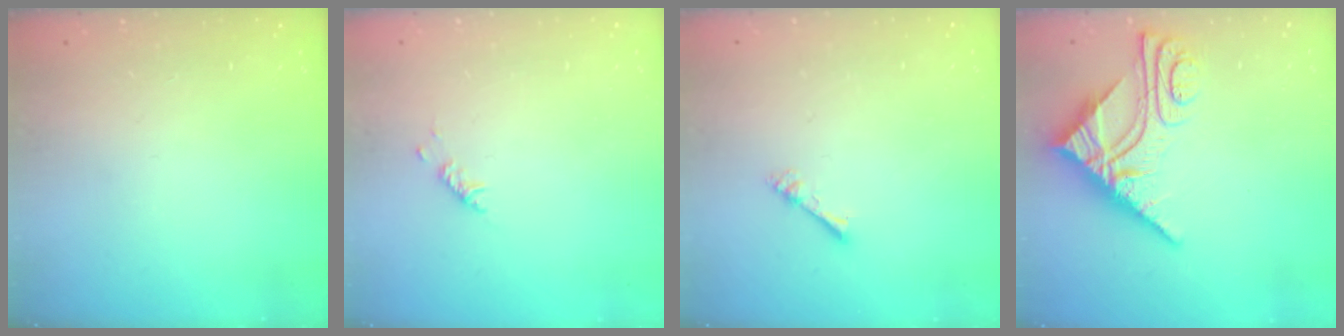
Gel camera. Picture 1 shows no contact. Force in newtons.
{"total": 2.9, "press": 2.9, "slide": 0.6}
{"total": 2.4, "press": 2.4, "slide": 0.2}
{"total": 11.8, "press": 11.7, "slide": 1.2}